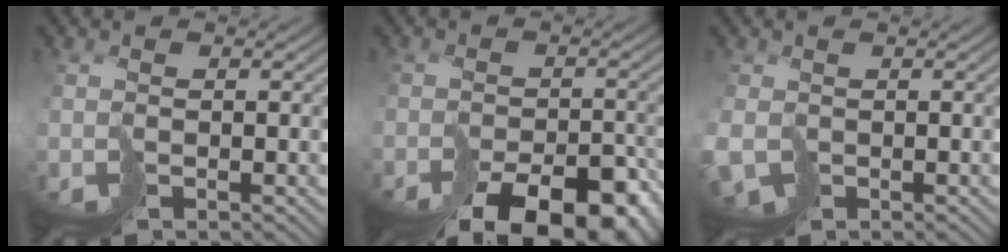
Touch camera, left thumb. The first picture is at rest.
{"total": 13.3, "force": [-9.8, 6.1, 6.6], "torque": [-0.080, -0.028, -0.102]}
{"total": 3.2, "force": [-1.0, 2.4, 1.9], "torque": [-0.046, -0.014, -0.014]}